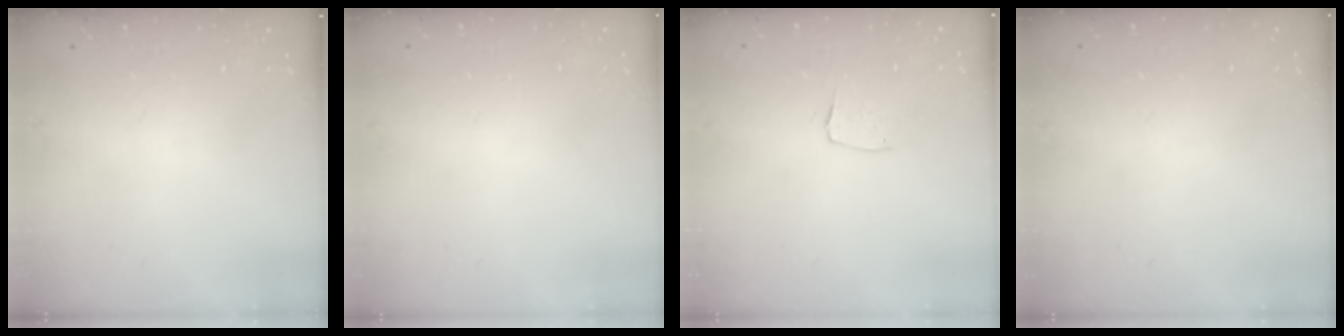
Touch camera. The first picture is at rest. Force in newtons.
{"total": 0.0}
{"total": 3.7, "press": 3.7, "slide": 0.2}
{"total": 0.0}